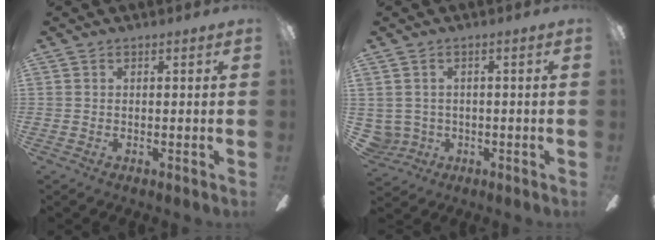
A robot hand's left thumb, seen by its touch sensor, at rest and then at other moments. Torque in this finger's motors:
{"motor_torque": [-0.22, 0.23, 0.14, -0.16, 0.01]}